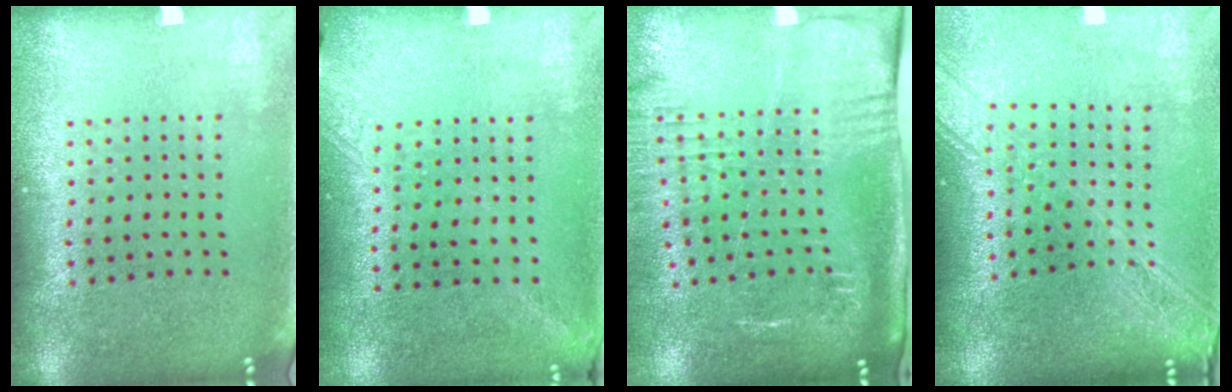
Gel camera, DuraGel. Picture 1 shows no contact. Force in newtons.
{"total": 1.3, "press": 1.0, "slide": 0.9}
{"total": 2.6, "press": 2.0, "slide": 1.7}
{"total": 2.1, "press": 1.8, "slide": 1.1}